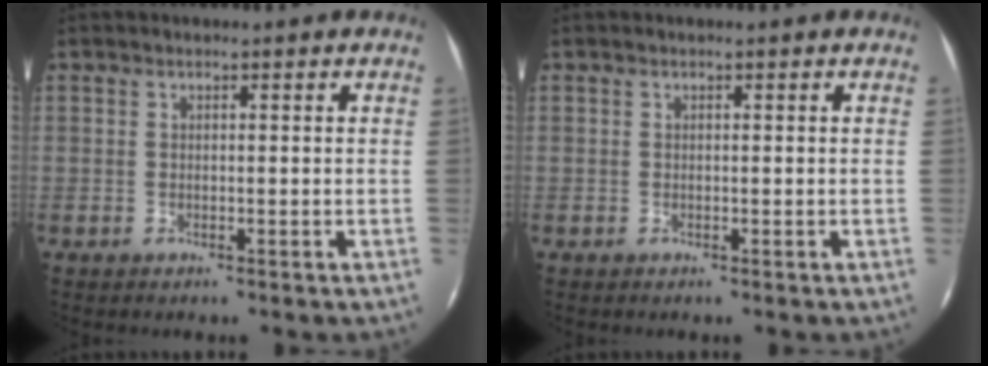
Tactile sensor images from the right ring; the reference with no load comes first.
{"total": 0.0}